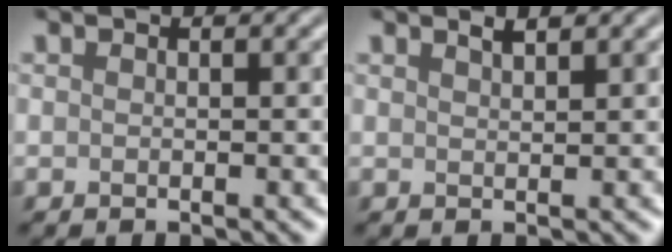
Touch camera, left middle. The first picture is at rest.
{"total": 1.0, "force": [0.9, 0.1, 0.5], "torque": [-0.009, 0.001, 0.014]}